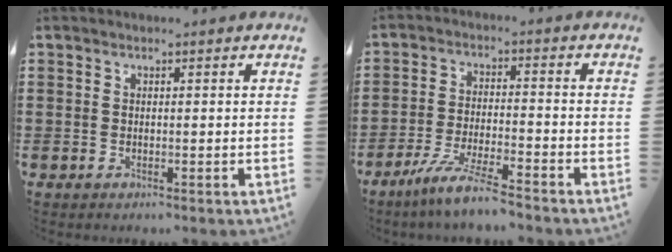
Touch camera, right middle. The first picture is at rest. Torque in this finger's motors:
{"motor_torque": [1.43, -0.71, 0.58, 0.16]}